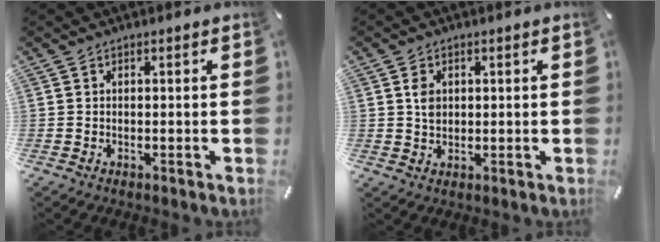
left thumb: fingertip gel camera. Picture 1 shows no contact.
{"total": 3.2, "force": [0.8, 2.5, 1.8], "torque": [-0.025, 0.000, 0.011]}